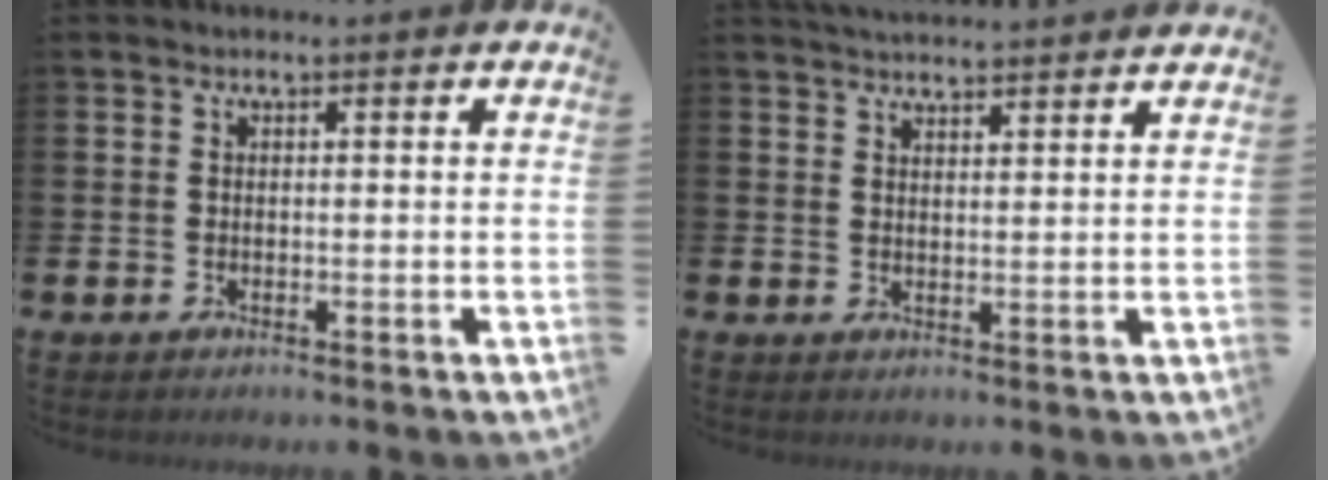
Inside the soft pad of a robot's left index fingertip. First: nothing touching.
{"total": 3.3, "force": [3.3, -0.1, 0.0], "torque": [-0.001, -0.018, 0.059]}